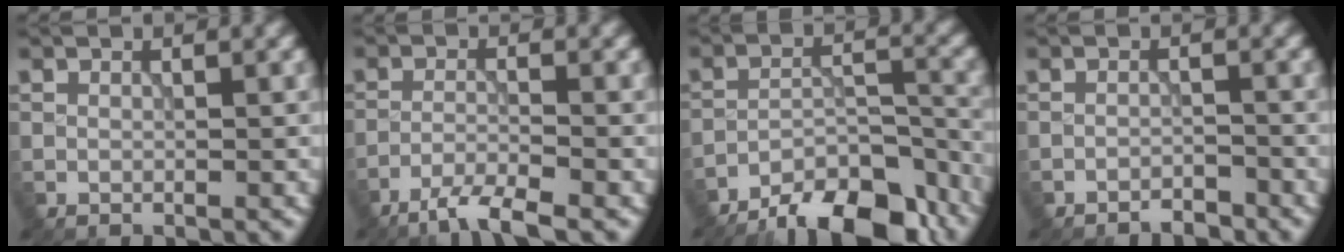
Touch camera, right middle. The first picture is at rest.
{"total": 3.8, "force": [-3.0, 0.4, 2.3], "torque": [-0.042, -0.001, -0.065]}
{"total": 11.1, "force": [-9.2, 3.3, 5.2], "torque": [-0.069, -0.005, -0.146]}
{"total": 1.8, "force": [-1.7, 0.2, 0.4], "torque": [0.000, 0.004, -0.028]}